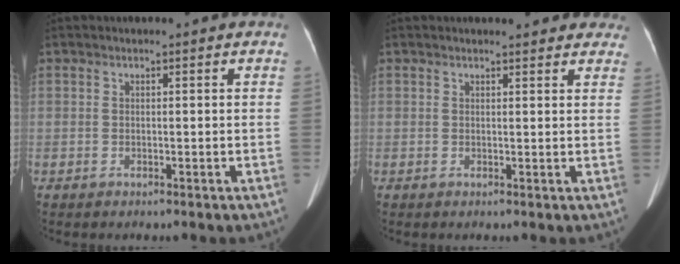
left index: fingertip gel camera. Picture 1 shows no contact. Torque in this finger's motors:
{"motor_torque": [0.51, -1.63, 0.07, -0.01]}